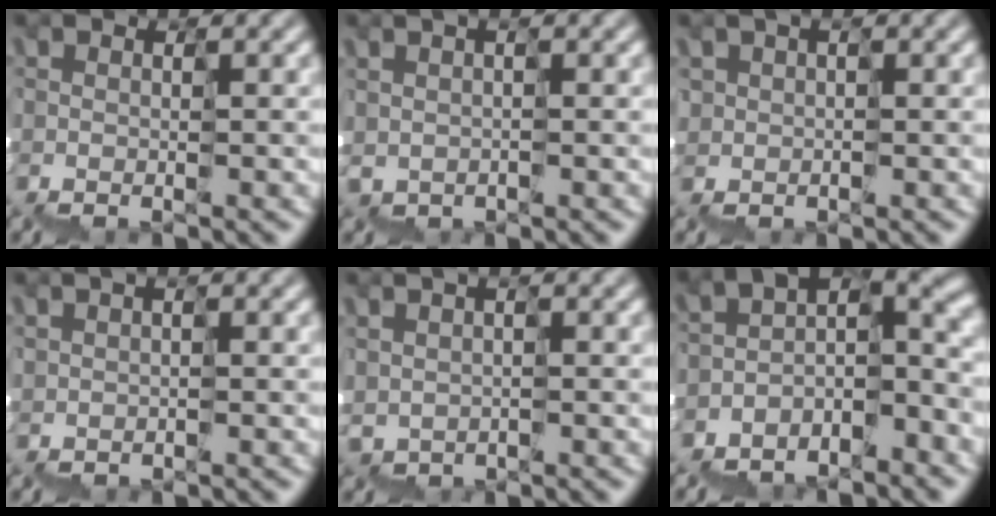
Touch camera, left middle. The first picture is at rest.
{"total": 1.9, "force": [1.0, -0.3, -1.6], "torque": [0.030, 0.010, 0.023]}
{"total": 1.8, "force": [0.8, 1.5, 0.0], "torque": [0.003, 0.005, 0.018]}
{"total": 0.8, "force": [0.8, 0.0, 0.0], "torque": [-0.004, 0.004, 0.019]}
{"total": 3.1, "force": [1.7, -0.5, -2.5], "torque": [0.041, 0.019, 0.040]}
{"total": 3.8, "force": [-3.3, 1.1, 1.5], "torque": [-0.022, 0.014, -0.069]}